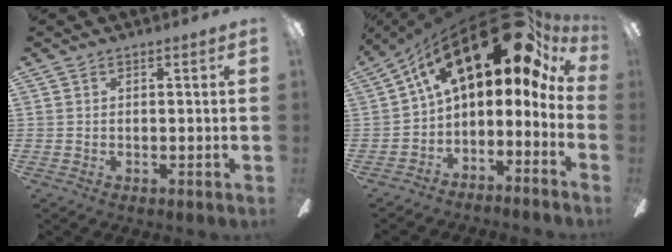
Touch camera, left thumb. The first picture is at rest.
{"total": 24.0, "force": [13.0, 10.2, 17.4], "torque": [-0.255, -0.081, 0.236]}